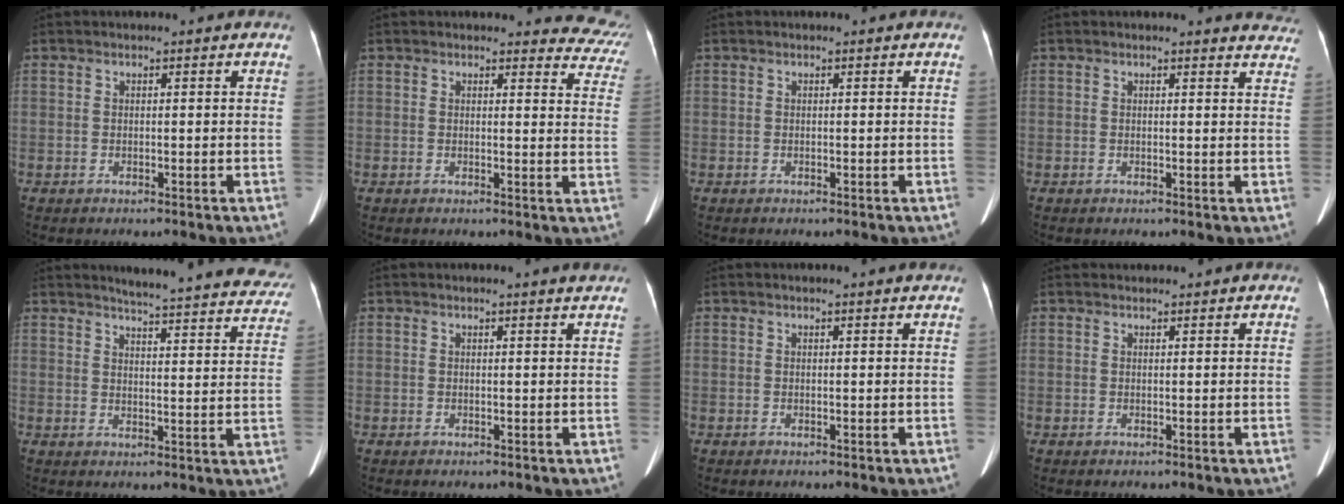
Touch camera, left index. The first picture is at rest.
{"total": 8.7, "force": [8.4, 2.5, -0.3], "torque": [0.056, -0.053, 0.041]}
{"total": 0.0}
{"total": 4.9, "force": [4.7, 1.3, 0.1], "torque": [0.022, -0.023, 0.015]}
{"total": 22.9, "force": [21.5, 2.6, 7.3], "torque": [-0.081, -0.068, 0.237]}
{"total": 1.7, "force": [1.6, -0.5, 0.4], "torque": [-0.014, -0.006, 0.017]}
{"total": 1.1, "force": [1.1, -0.2, 0.2], "torque": [-0.013, -0.004, 0.013]}
{"total": 1.5, "force": [1.5, 0.2, 0.1], "torque": [-0.005, 0.016, 0.025]}